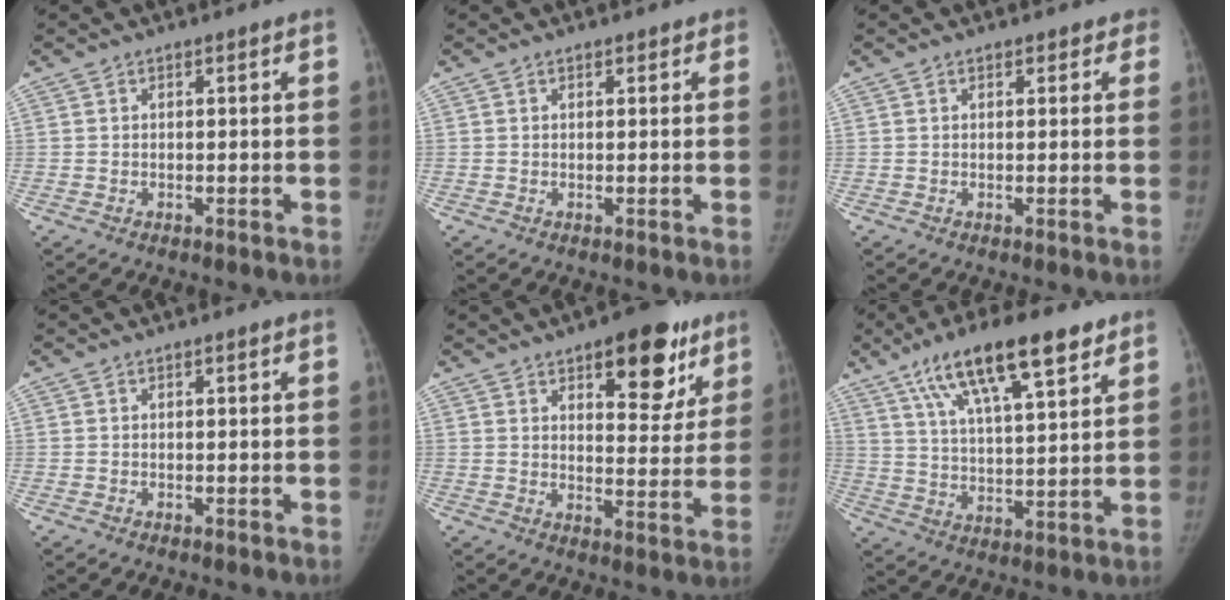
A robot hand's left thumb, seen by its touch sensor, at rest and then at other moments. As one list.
[{"total": 0.9, "force": [0.6, 0.7, 0.2], "torque": [0.012, -0.001, 0.001]}, {"total": 1.9, "force": [1.2, 1.4, 0.4], "torque": [0.028, -0.001, 0.006]}, {"total": 0.0}, {"total": 15.0, "force": [8.7, 6.7, 10.2], "torque": [-0.075, -0.039, 0.119]}, {"total": 17.7, "force": [10.6, 5.3, 13.1], "torque": [-0.198, -0.022, 0.182]}]